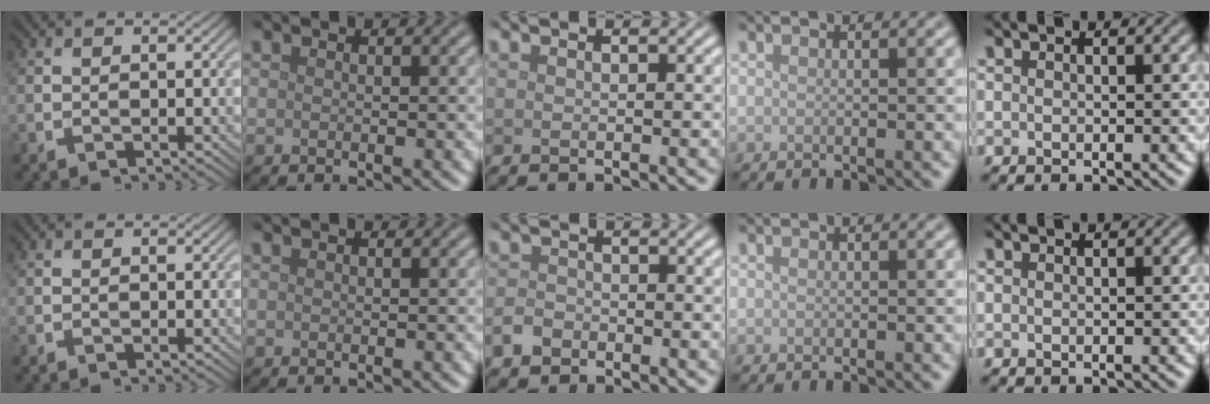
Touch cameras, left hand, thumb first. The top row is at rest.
{"middle": {"total": 1.6, "force": [-1.1, 1.1, 0.5], "torque": [-0.005, 0.002, -0.026]}}